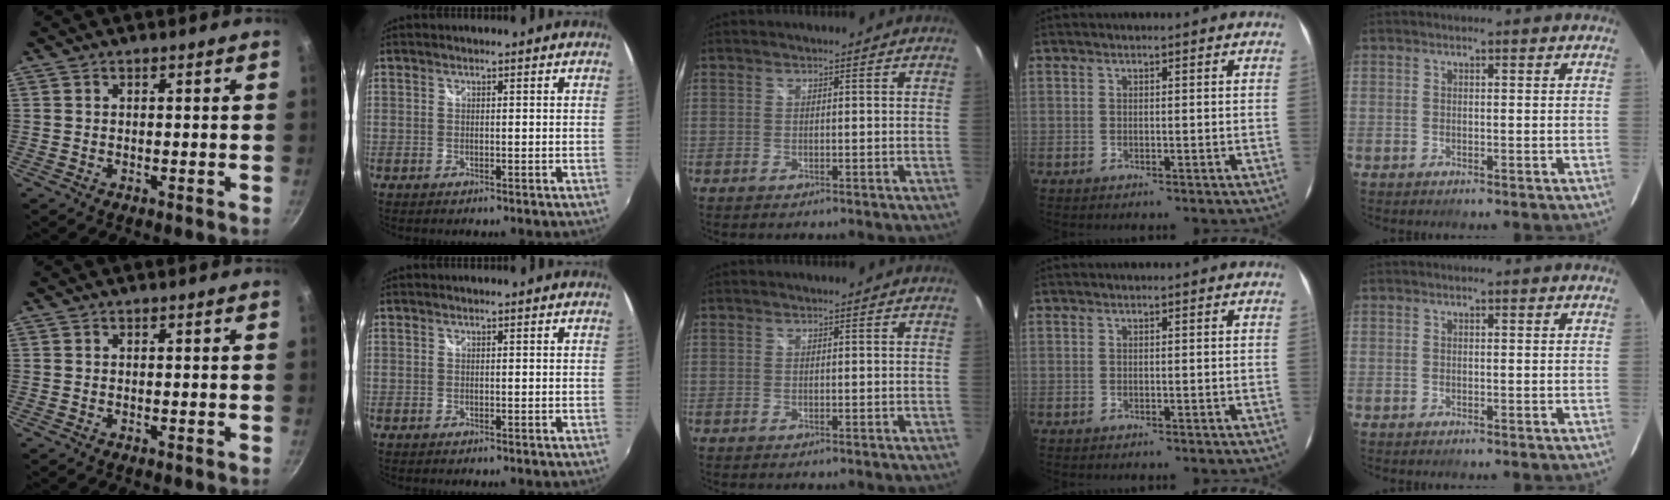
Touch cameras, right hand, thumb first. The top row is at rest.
{}